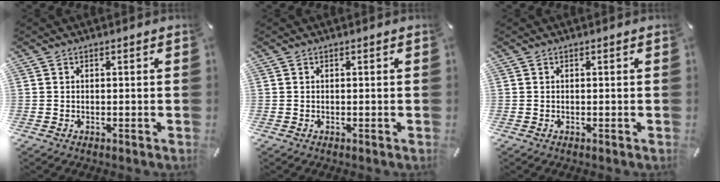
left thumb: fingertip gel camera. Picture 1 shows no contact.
{"total": 0.0}
{"total": 0.0}